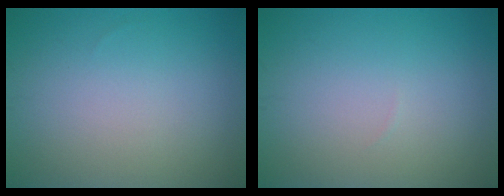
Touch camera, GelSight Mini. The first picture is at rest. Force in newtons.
{"total": 0.0}